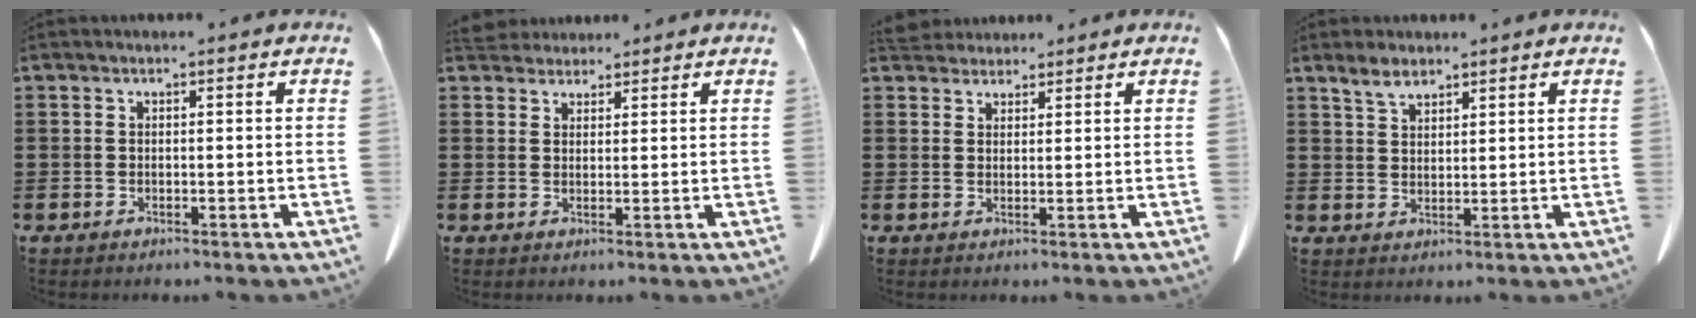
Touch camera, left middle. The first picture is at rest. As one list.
[{"total": 2.9, "force": [2.8, 0.9, 0.2], "torque": [-0.013, -0.002, 0.055]}, {"total": 3.2, "force": [3.0, 0.9, 0.4], "torque": [-0.016, -0.006, 0.059]}, {"total": 3.2, "force": [2.5, 1.3, 1.4], "torque": [-0.035, 0.002, 0.048]}]